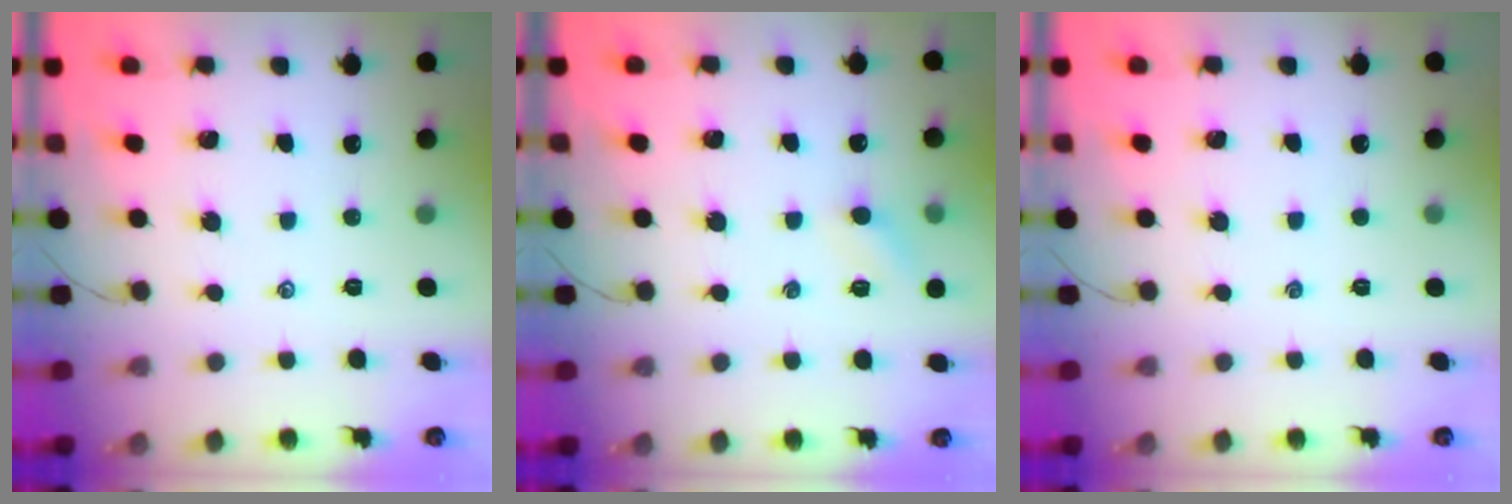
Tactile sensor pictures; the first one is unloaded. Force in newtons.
{"total": 5.5, "press": 5.2, "slide": 1.7}
{"total": 0.0}